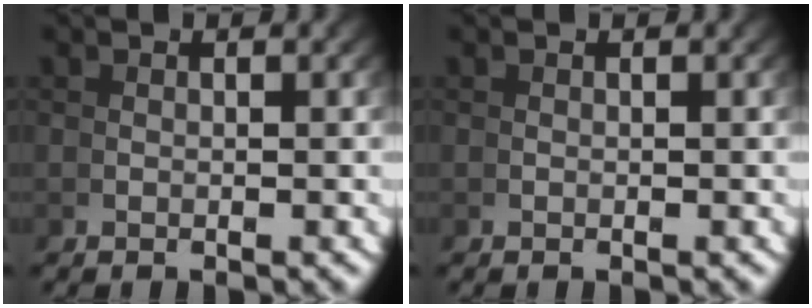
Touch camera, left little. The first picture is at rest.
{"total": 0.0}